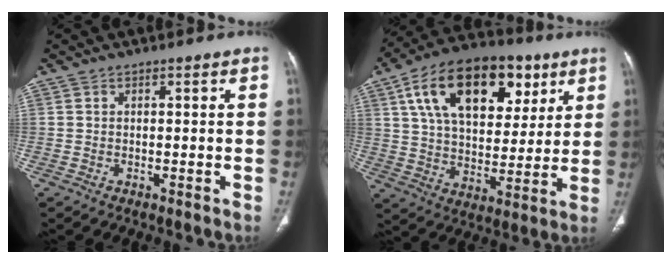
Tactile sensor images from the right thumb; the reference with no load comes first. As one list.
[{"total": 23.9, "force": [10.2, 13.9, 16.6], "torque": [-0.245, -0.002, 0.166]}]